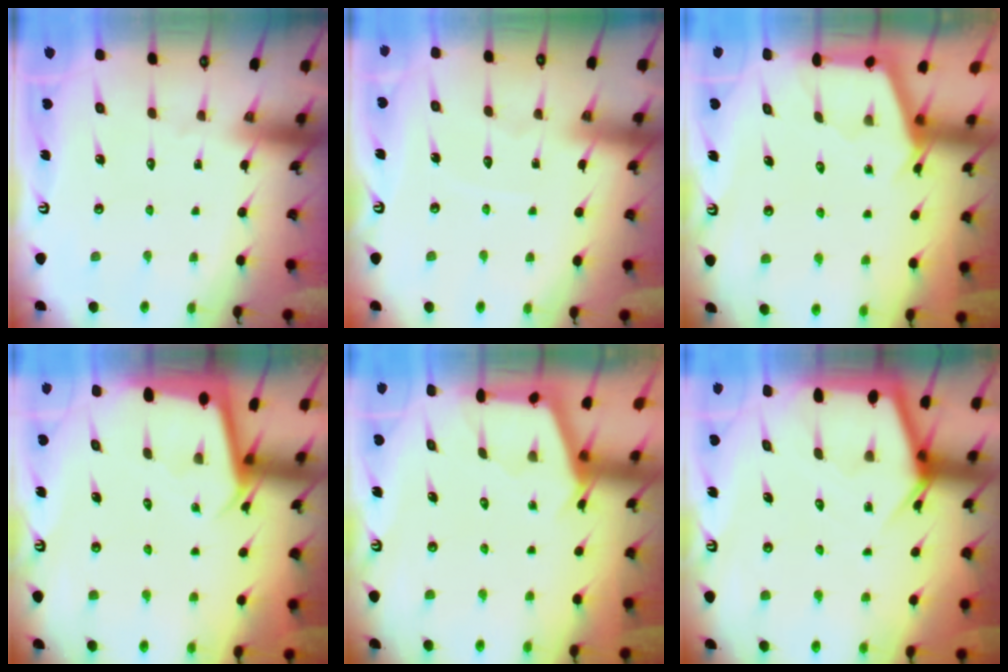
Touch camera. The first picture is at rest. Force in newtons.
{"total": 3.9, "press": 3.8, "slide": 0.3}
{"total": 2.9, "press": 2.9, "slide": 0.3}
{"total": 2.3, "press": 2.3, "slide": 0.1}
{"total": 2.9, "press": 2.9, "slide": 0.3}
{"total": 6.6, "press": 6.6, "slide": 0.6}